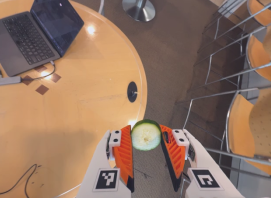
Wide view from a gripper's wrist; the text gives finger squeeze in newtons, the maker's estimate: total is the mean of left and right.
{"total": 9.0, "left": 9.0, "right": 8.9}